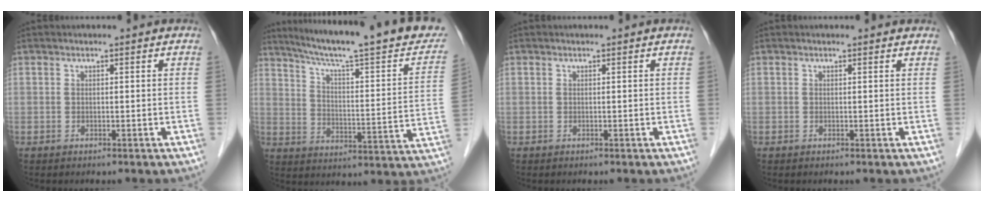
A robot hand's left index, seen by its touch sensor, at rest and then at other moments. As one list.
[{"total": 25.0, "force": [20.8, 2.1, 13.7], "torque": [-0.199, -0.023, 0.274]}, {"total": 0.0}, {"total": 1.4, "force": [1.3, 0.5, 0.4], "torque": [-0.015, 0.007, 0.004]}]